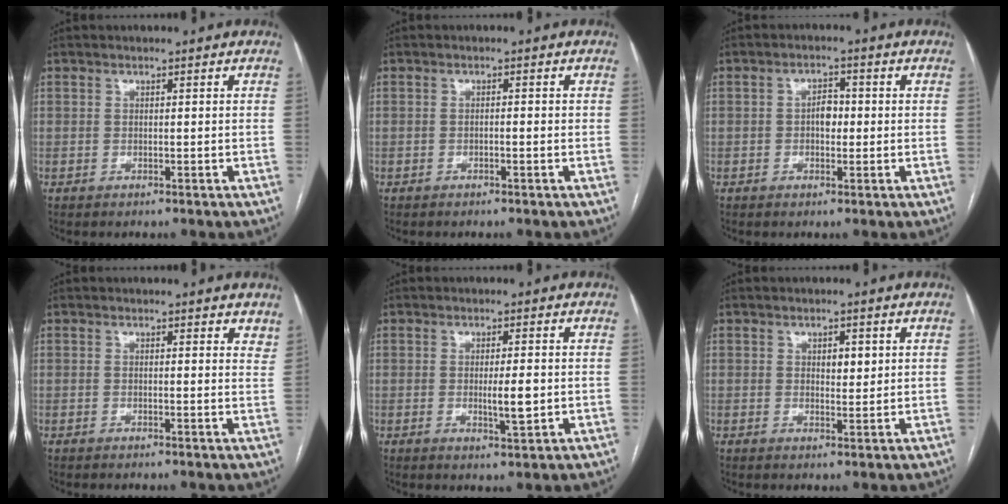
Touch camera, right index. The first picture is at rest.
{"total": 0.9, "force": [-0.3, 0.1, 0.8], "torque": [-0.013, 0.002, -0.004]}
{"total": 2.8, "force": [-0.2, 1.6, 2.4], "torque": [-0.036, 0.009, -0.004]}
{"total": 3.3, "force": [2.7, 1.1, 1.5], "torque": [-0.012, -0.005, 0.016]}
{"total": 3.8, "force": [-0.3, 0.6, 3.8], "torque": [-0.064, -0.005, -0.002]}
{"total": 2.4, "force": [0.8, 1.1, 2.0], "torque": [-0.026, -0.004, 0.012]}